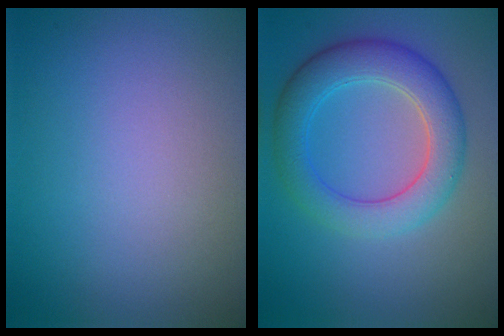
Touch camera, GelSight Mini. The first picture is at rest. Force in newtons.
{"total": 5.5, "press": 5.5, "slide": 0.3}